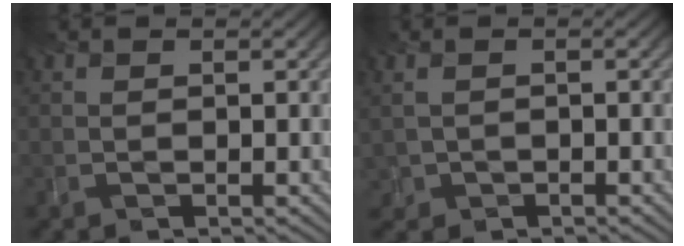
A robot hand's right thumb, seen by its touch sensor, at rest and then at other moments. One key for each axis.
{"total": 0.6, "fx": -0.1, "fy": 0.5, "fz": 0.2, "tx": -0.015, "ty": 0.001, "tz": 0.008}